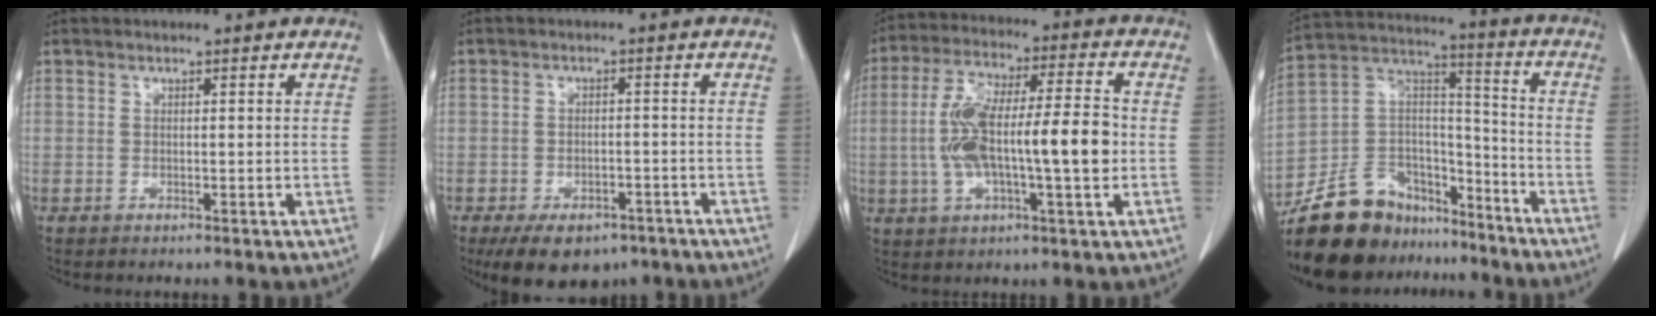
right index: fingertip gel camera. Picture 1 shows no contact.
{"total": 9.4, "force": [-6.6, 5.3, 4.1], "torque": [-0.060, 0.002, -0.095]}
{"total": 15.2, "force": [-1.3, 3.2, 14.8], "torque": [-0.279, 0.020, -0.021]}
{"total": 17.8, "force": [-14.5, 8.9, 5.3], "torque": [-0.102, 0.065, -0.243]}